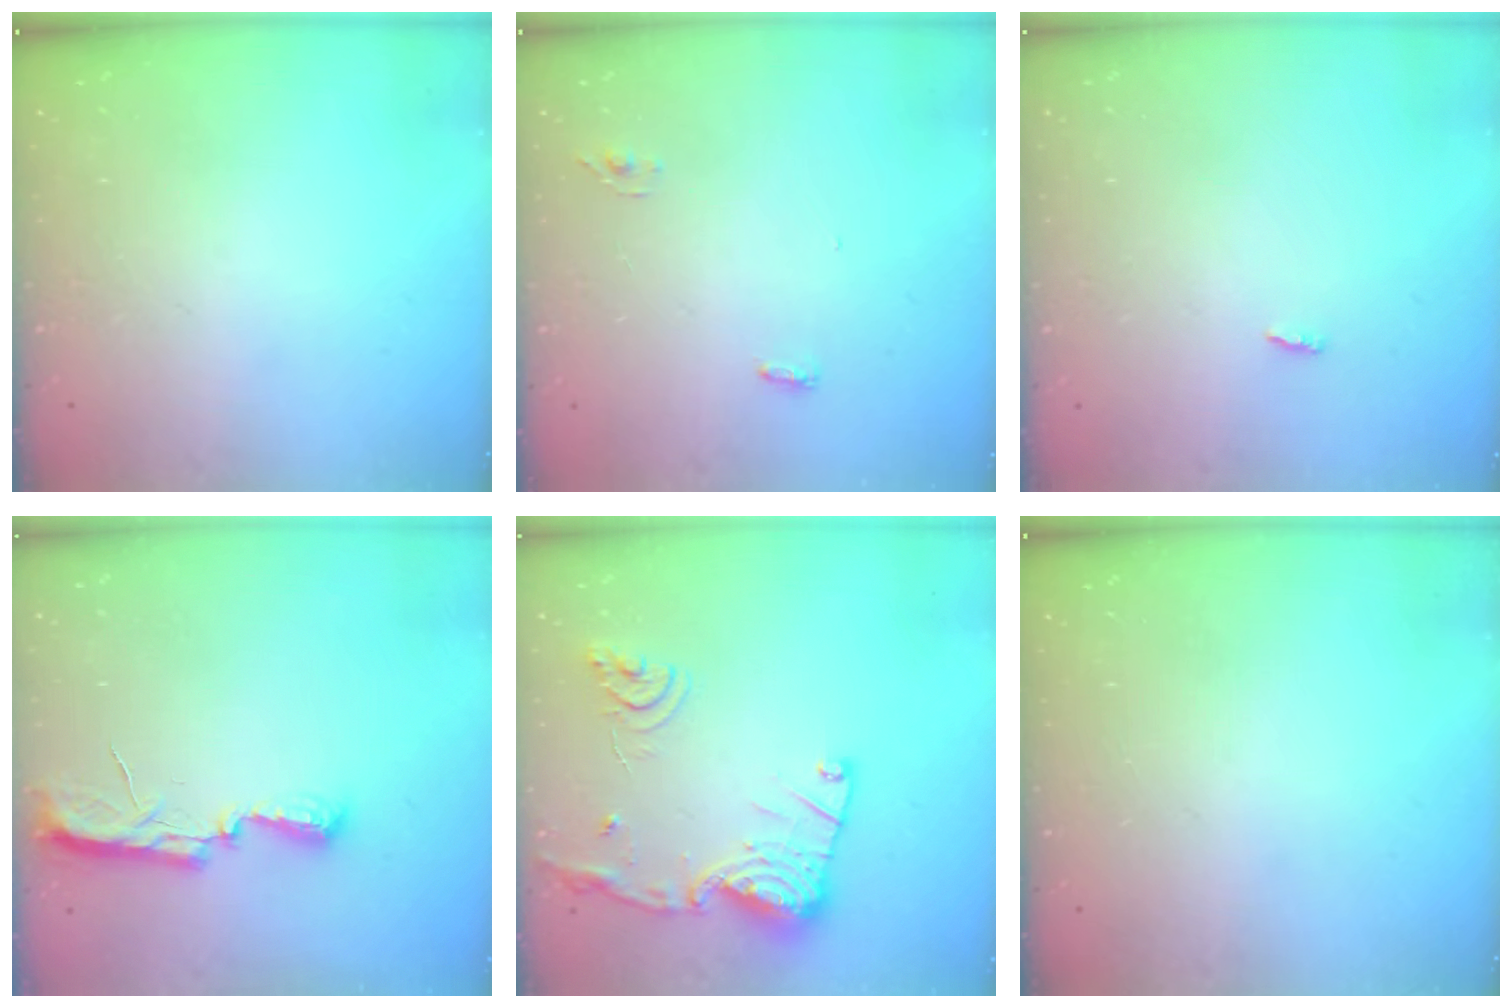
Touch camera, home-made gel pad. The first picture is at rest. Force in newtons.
{"total": 3.6, "press": 3.2, "slide": 1.6}
{"total": 1.9, "press": 1.9, "slide": 0.2}
{"total": 9.8, "press": 8.5, "slide": 4.8}
{"total": 16.3, "press": 16.2, "slide": 1.5}
{"total": 0.0}